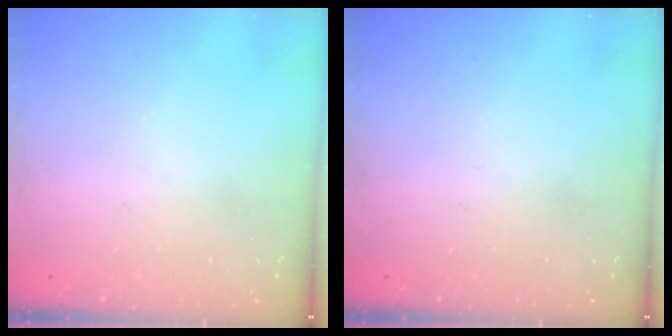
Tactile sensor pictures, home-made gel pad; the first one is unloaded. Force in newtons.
{"total": 0.0}